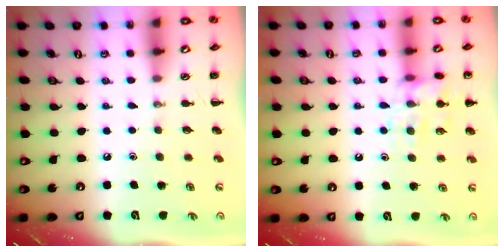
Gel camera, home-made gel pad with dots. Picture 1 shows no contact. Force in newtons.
{"total": 14.3, "press": 14.2, "slide": 1.8}